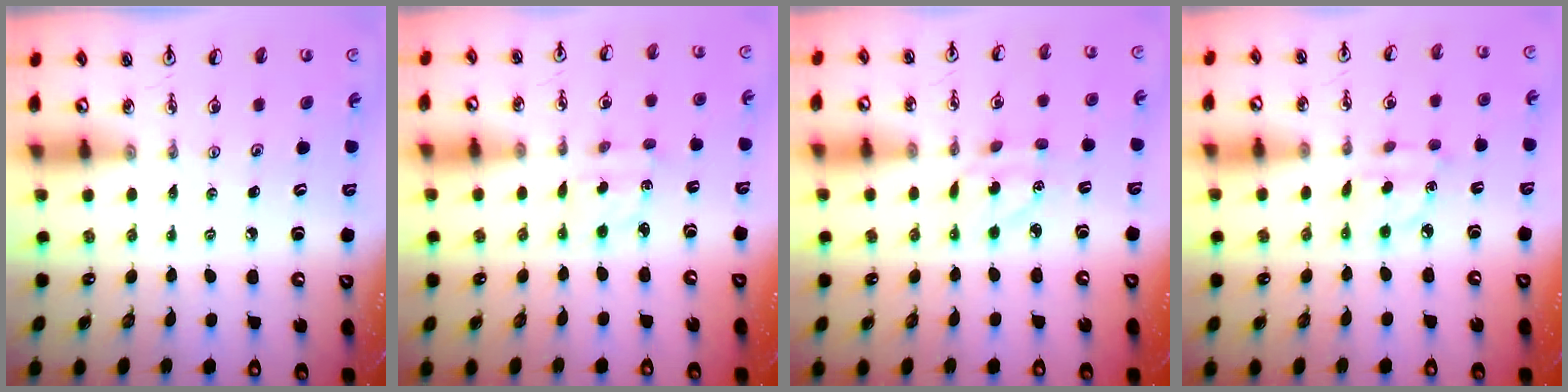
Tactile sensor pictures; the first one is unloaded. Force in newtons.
{"total": 2.1, "press": 2.0, "slide": 0.7}
{"total": 4.4, "press": 4.4, "slide": 0.5}
{"total": 3.2, "press": 3.2, "slide": 0.2}